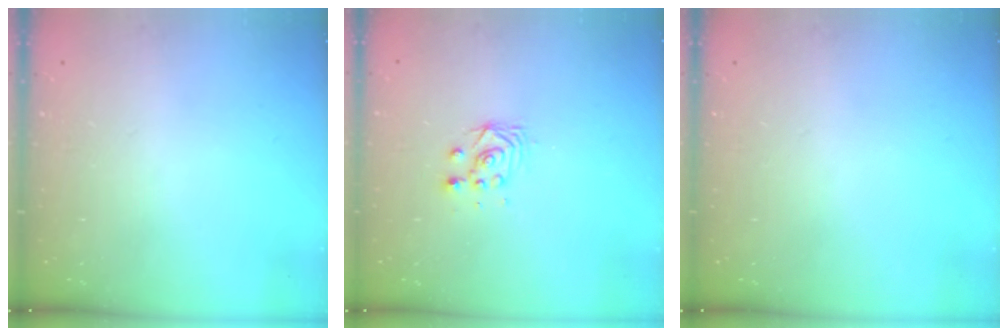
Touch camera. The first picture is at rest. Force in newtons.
{"total": 2.8, "press": 2.5, "slide": 1.3}
{"total": 0.0}